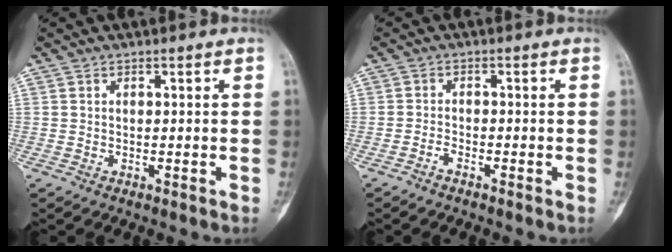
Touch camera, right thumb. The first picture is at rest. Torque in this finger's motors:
{"motor_torque": [-0.03, 0.11, -0.21, -0.03, 0.00]}